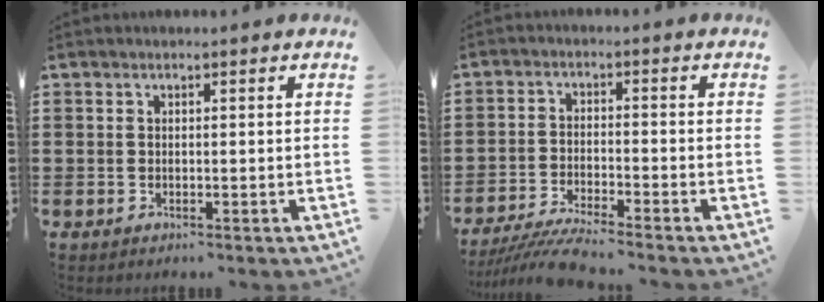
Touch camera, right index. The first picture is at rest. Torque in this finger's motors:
{"motor_torque": [0.80, 0.80, -0.05, -0.01]}